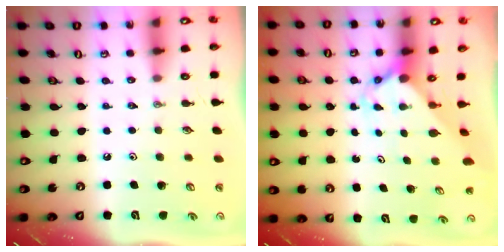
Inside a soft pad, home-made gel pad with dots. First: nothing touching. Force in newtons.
{"total": 2.8, "press": 2.8, "slide": 0.3}